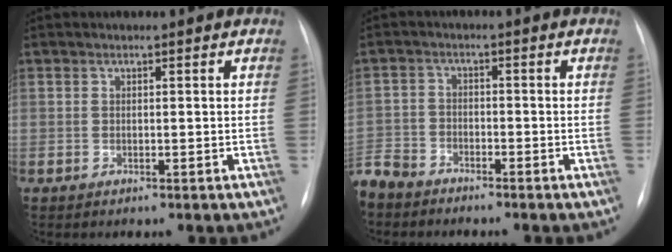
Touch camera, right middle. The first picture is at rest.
{"total": 6.5, "force": [-5.9, 2.6, 1.1], "torque": [-0.021, -0.013, -0.116]}